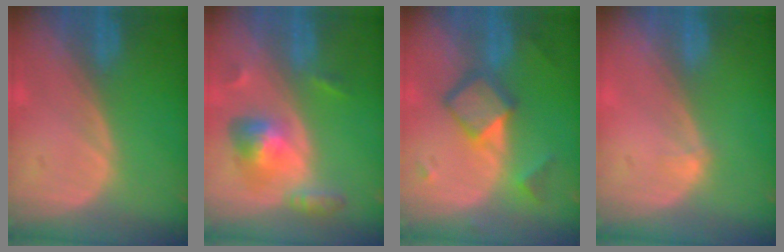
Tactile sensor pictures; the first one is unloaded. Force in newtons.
{"total": 6.4, "press": 5.9, "slide": 2.5}
{"total": 6.2, "press": 6.2, "slide": 0.3}
{"total": 0.8, "press": 0.6, "slide": 0.5}